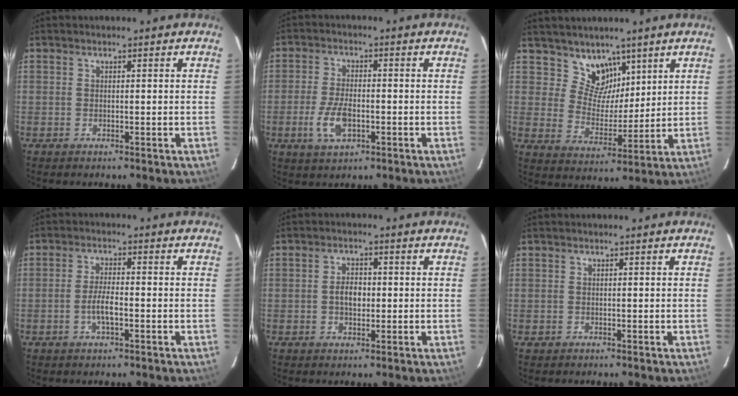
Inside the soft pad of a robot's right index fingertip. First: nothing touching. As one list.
[{"total": 7.1, "force": [-2.4, 3.3, 5.8], "torque": [-0.127, -0.006, -0.043]}, {"total": 7.8, "force": [5.6, 5.2, 1.8], "torque": [-0.018, -0.009, 0.106]}, {"total": 4.2, "force": [-1.5, 1.2, 3.8], "torque": [-0.078, 0.002, -0.028]}, {"total": 3.6, "force": [-0.2, 2.2, 2.8], "torque": [-0.051, 0.006, -0.003]}, {"total": 0.5, "force": [-0.1, 0.5, 0.0], "torque": [0.002, 0.001, 0.000]}]